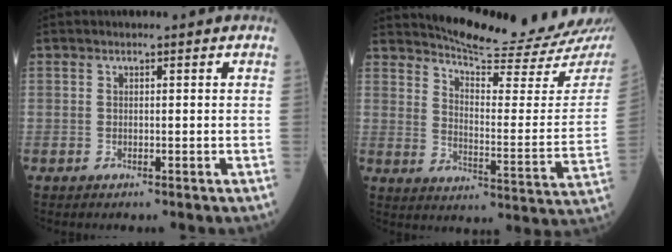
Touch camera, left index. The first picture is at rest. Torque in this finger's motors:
{"motor_torque": [0.99, -1.15, 0.10, 0.03]}